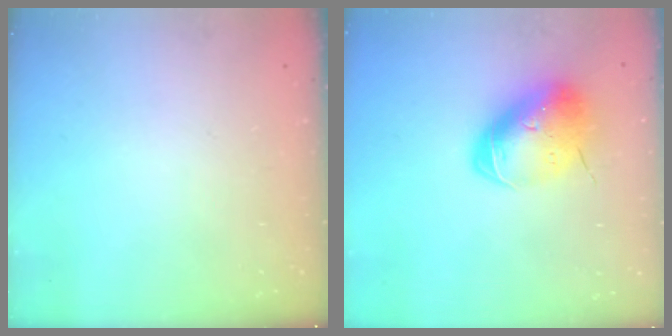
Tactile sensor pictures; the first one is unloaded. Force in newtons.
{"total": 13.6, "press": 13.4, "slide": 2.3}